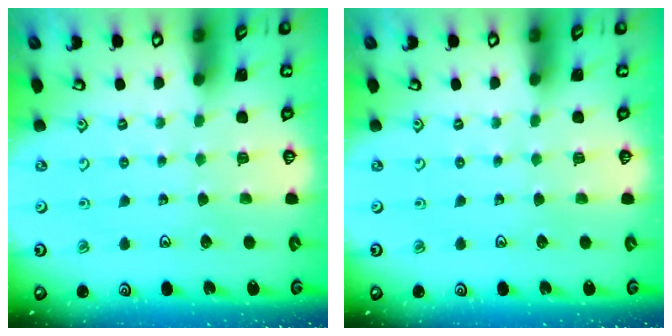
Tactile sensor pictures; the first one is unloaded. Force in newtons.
{"total": 0.0}